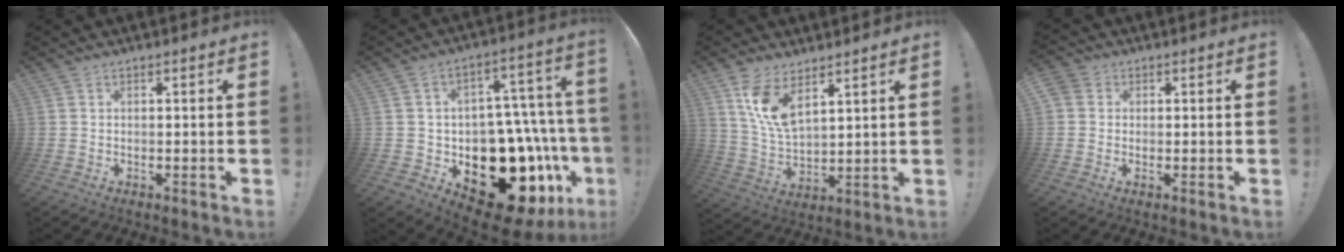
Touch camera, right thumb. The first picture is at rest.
{"total": 26.4, "force": [-9.9, 15.7, 18.8], "torque": [-0.250, 0.061, -0.124]}
{"total": 10.8, "force": [6.8, 4.8, 7.0], "torque": [-0.137, -0.035, 0.129]}
{"total": 3.5, "force": [0.5, 3.2, 1.4], "torque": [-0.028, 0.000, 0.009]}